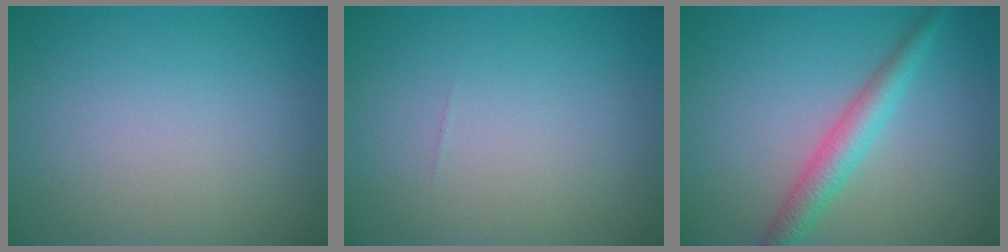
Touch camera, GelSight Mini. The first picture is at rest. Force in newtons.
{"total": 0.0}
{"total": 3.4, "press": 3.4, "slide": 0.1}